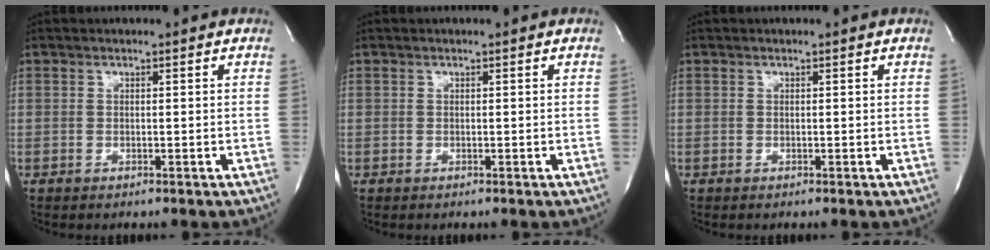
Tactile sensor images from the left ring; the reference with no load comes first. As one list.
[{"total": 0.0}, {"total": 0.0}]